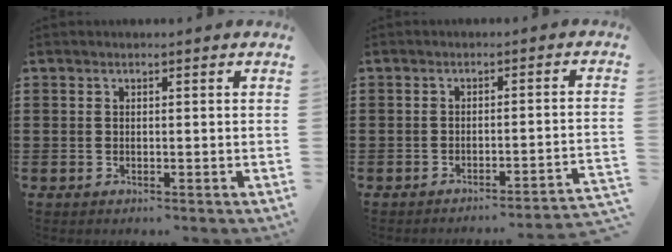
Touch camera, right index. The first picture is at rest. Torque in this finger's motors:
{"motor_torque": [-0.45, 0.46, -0.59, -0.03]}